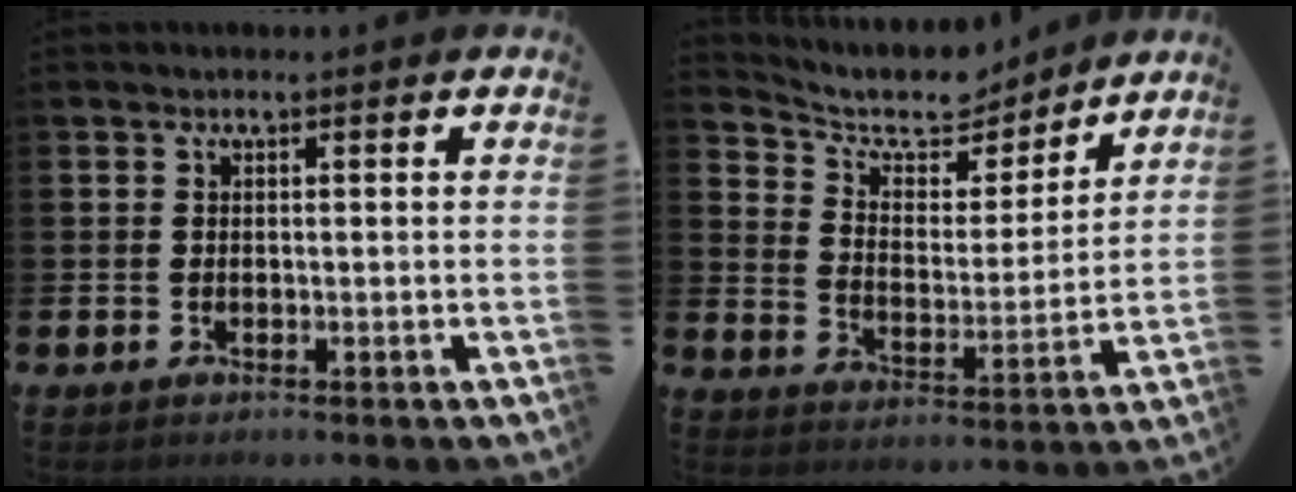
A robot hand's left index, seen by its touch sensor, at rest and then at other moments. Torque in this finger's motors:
{"motor_torque": [0.93, -1.21, 0.29, 0.06]}